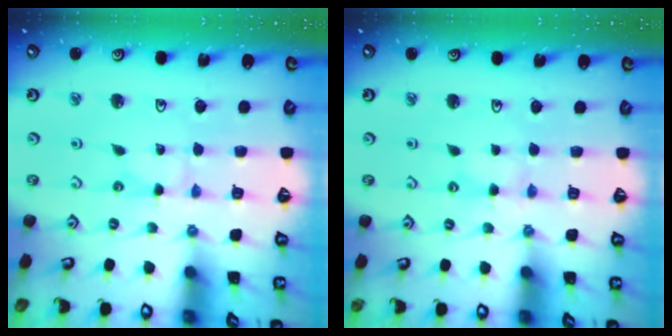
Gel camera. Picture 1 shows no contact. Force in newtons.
{"total": 1.3, "press": 1.2, "slide": 0.4}